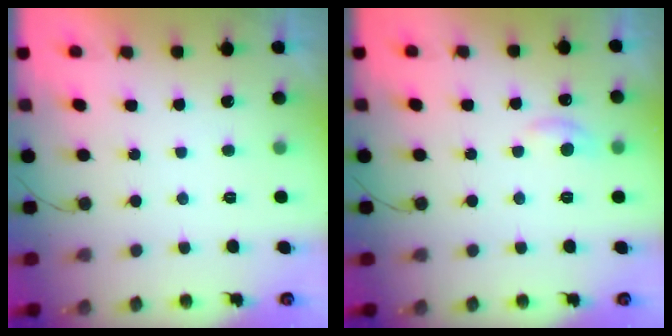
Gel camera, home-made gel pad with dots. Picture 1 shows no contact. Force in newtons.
{"total": 6.7, "press": 6.6, "slide": 0.8}